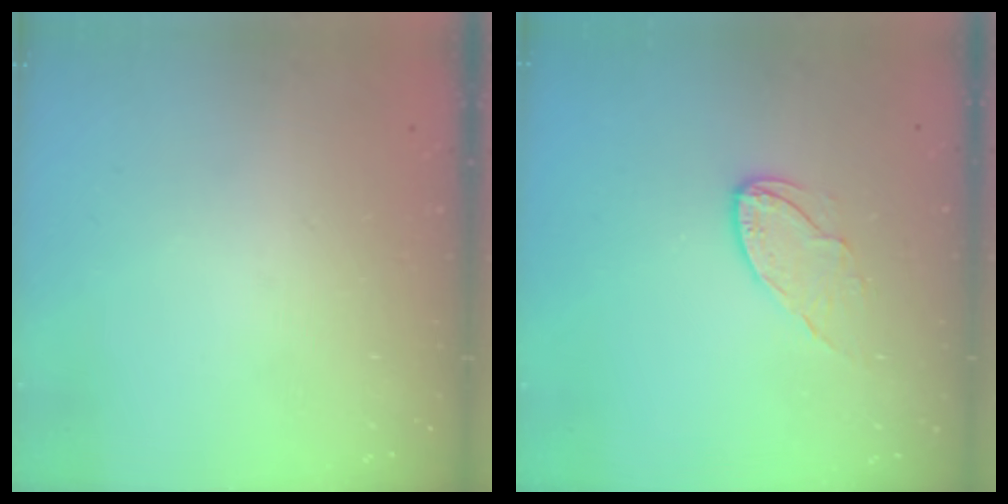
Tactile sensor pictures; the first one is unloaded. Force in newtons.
{"total": 7.2, "press": 7.2, "slide": 0.2}